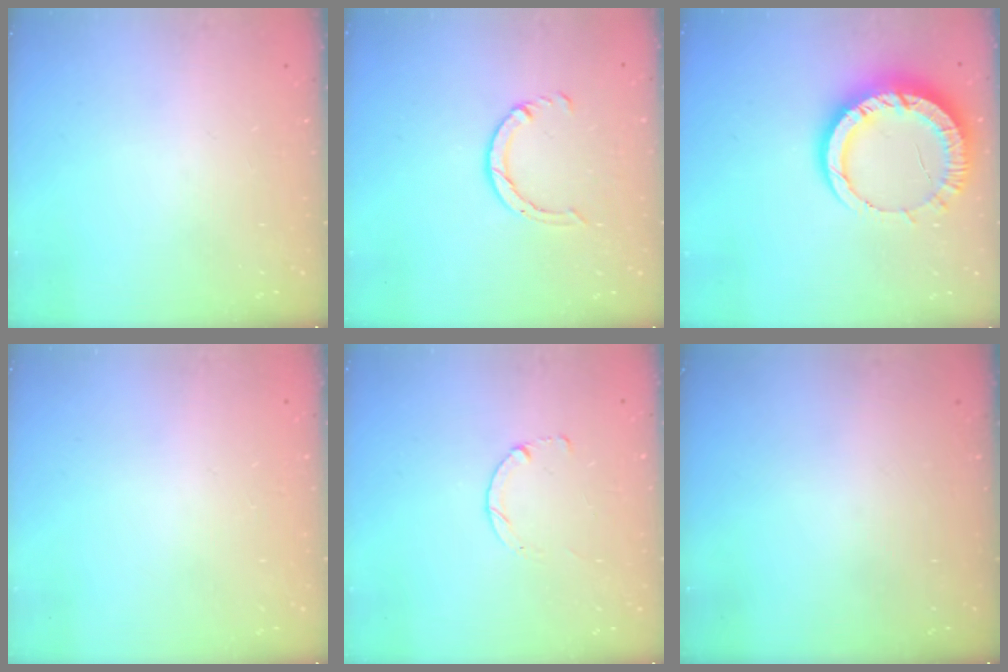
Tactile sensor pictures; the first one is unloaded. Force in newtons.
{"total": 4.7, "press": 4.7, "slide": 0.4}
{"total": 14.2, "press": 14.1, "slide": 1.5}
{"total": 2.5, "press": 2.5, "slide": 0.2}
{"total": 0.0}
{"total": 0.0}